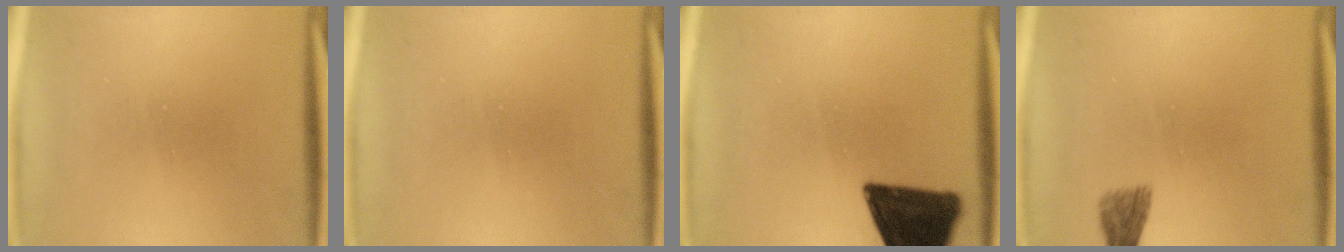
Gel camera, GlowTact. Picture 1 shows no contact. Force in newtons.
{"total": 0.0}
{"total": 15.5}
{"total": 1.9}